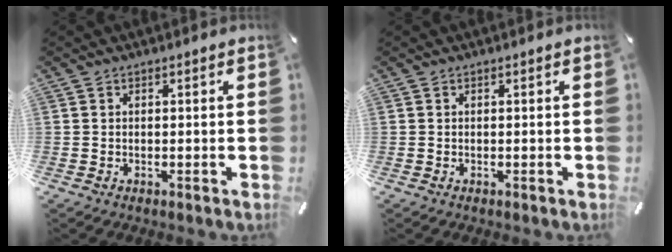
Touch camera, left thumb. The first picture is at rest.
{"total": 0.0}